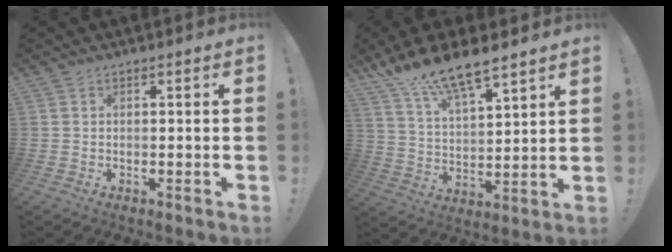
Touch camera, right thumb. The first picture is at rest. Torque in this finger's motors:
{"motor_torque": [0.04, 0.54, 1.26, 1.15, 0.34]}